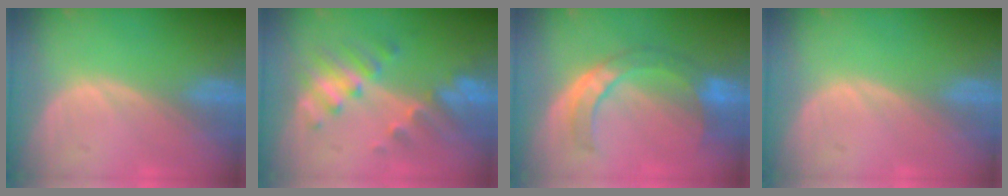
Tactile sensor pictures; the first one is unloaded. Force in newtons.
{"total": 7.9, "press": 7.0, "slide": 3.7}
{"total": 7.4, "press": 7.2, "slide": 1.8}
{"total": 0.0}